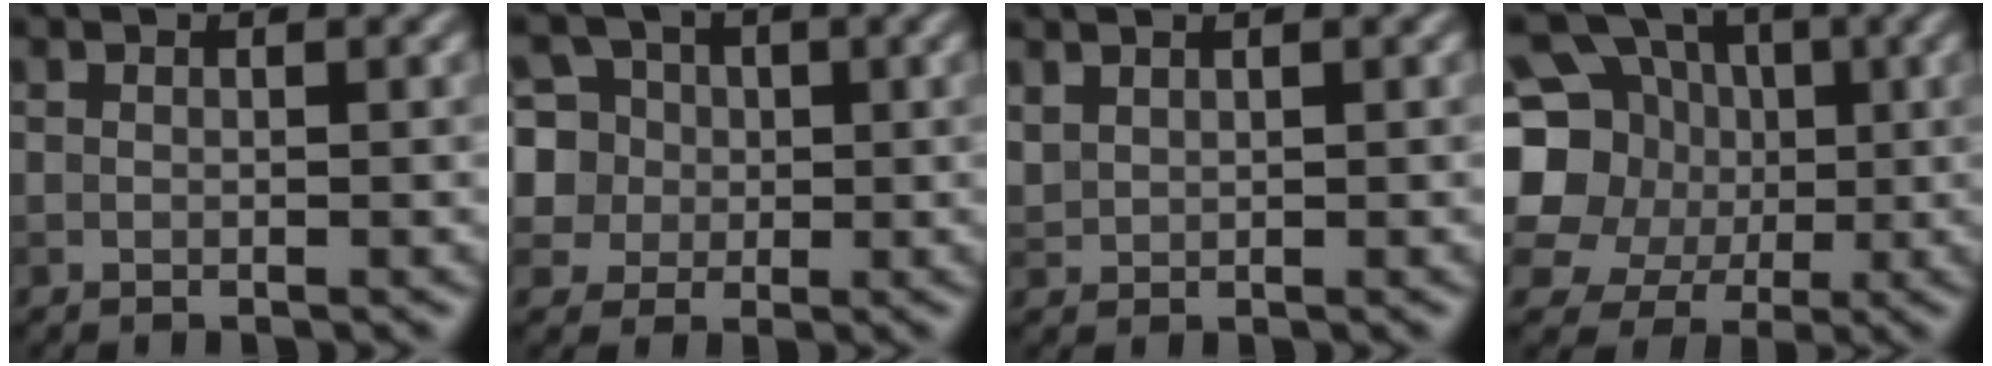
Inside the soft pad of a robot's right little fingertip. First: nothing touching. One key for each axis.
{"total": 9.5, "fx": 2.8, "fy": 8.5, "fz": 3.2, "tx": -0.087, "ty": 0.043, "tz": 0.035}
{"total": 1.0, "fx": 0.9, "fy": 0.4, "fz": 0.3, "tx": -0.012, "ty": 0.002, "tz": 0.025}
{"total": 10.6, "fx": 1.1, "fy": 9.4, "fz": 4.9, "tx": -0.124, "ty": 0.014, "tz": -0.009}